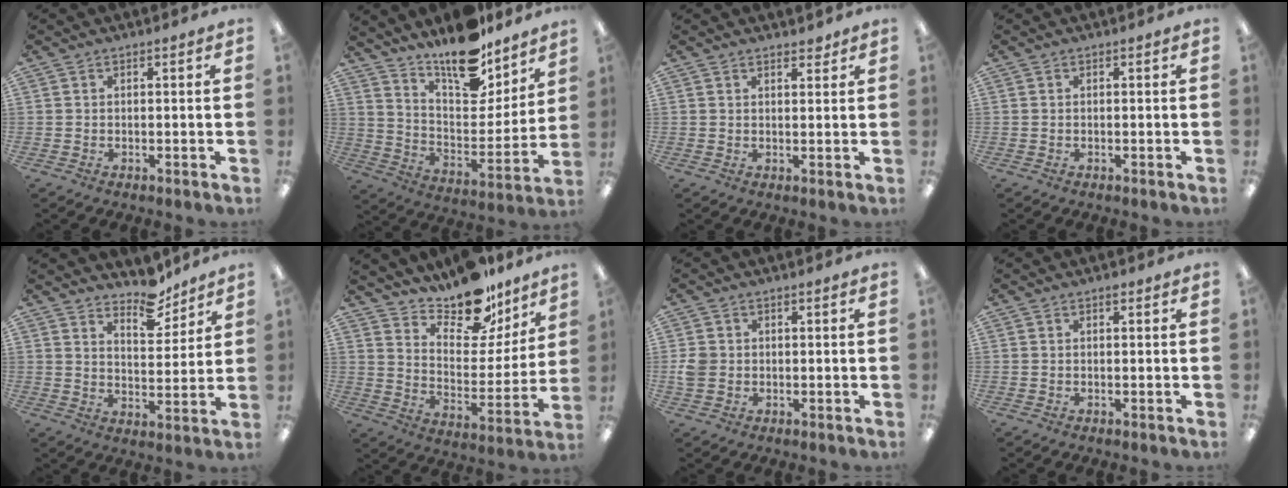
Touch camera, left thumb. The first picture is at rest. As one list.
[{"total": 15.6, "force": [13.9, 4.8, 5.3], "torque": [-0.088, -0.118, 0.244]}, {"total": 2.3, "force": [2.0, 0.9, 0.7], "torque": [0.000, -0.008, 0.033]}, {"total": 0.0}, {"total": 9.0, "force": [7.7, 3.5, 3.0], "torque": [-0.020, -0.061, 0.135]}, {"total": 15.7, "force": [13.5, 6.0, 5.5], "torque": [-0.083, -0.112, 0.237]}, {"total": 3.2, "force": [0.0, 2.9, 1.3], "torque": [-0.015, 0.004, -0.001]}, {"total": 0.6, "force": [0.5, 0.2, 0.3], "torque": [0.000, -0.002, 0.007]}]